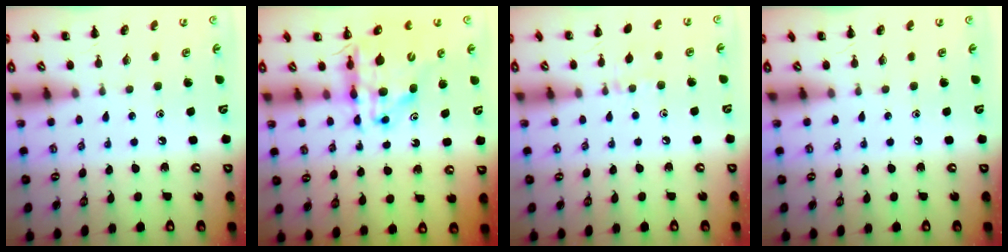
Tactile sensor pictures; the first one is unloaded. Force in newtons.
{"total": 13.6, "press": 13.1, "slide": 3.6}
{"total": 5.4, "press": 5.0, "slide": 1.9}
{"total": 0.0}